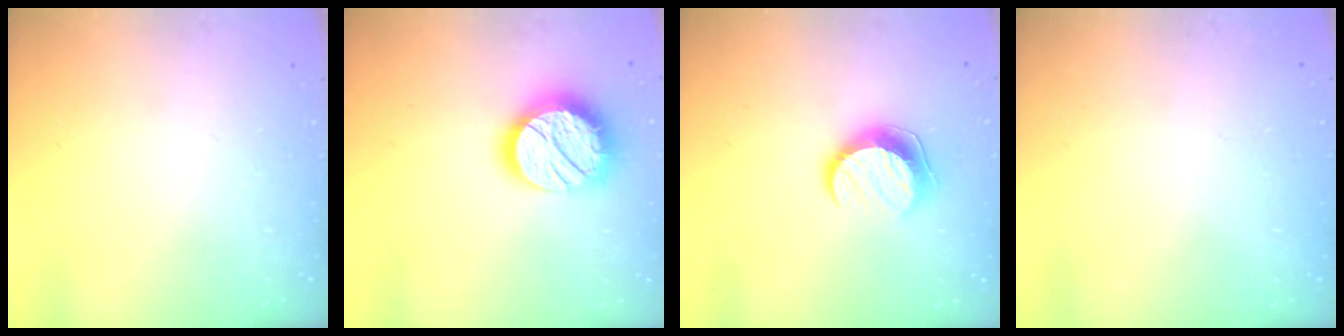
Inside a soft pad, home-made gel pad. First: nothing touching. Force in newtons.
{"total": 17.6, "press": 17.6, "slide": 1.0}
{"total": 9.7, "press": 9.6, "slide": 0.5}
{"total": 0.6, "press": 0.6, "slide": 0.0}